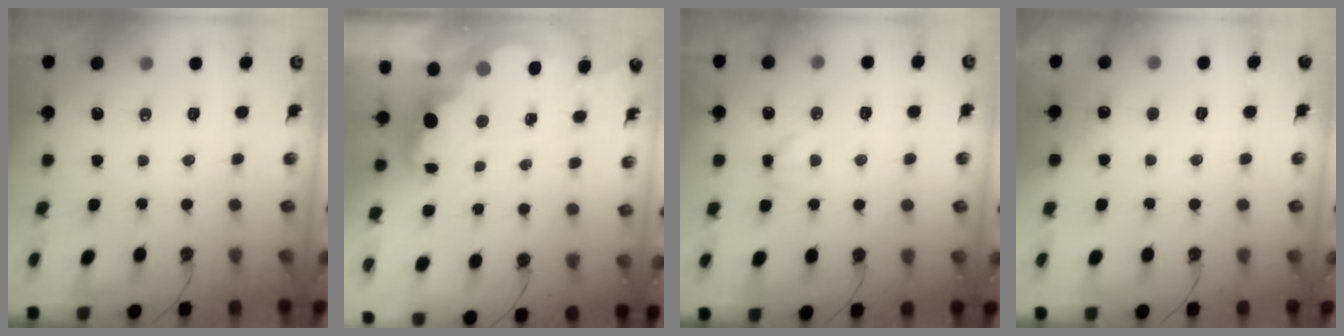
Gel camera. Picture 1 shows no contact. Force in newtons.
{"total": 3.7, "press": 3.7, "slide": 0.6}
{"total": 5.2, "press": 5.1, "slide": 1.1}
{"total": 4.9, "press": 4.7, "slide": 1.1}